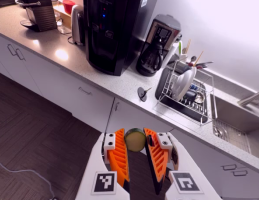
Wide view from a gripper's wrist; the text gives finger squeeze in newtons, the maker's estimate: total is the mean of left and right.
{"total": 11.0, "left": 11.0, "right": 11.1}